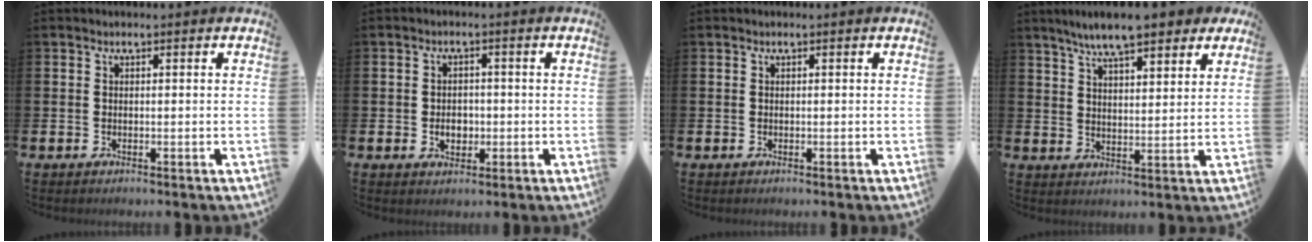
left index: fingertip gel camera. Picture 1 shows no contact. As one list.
[{"total": 2.7, "force": [-0.5, 2.1, 1.6], "torque": [-0.018, -0.001, -0.015]}, {"total": 0.0}, {"total": 8.1, "force": [7.1, 1.6, 3.4], "torque": [-0.074, -0.024, 0.127]}]